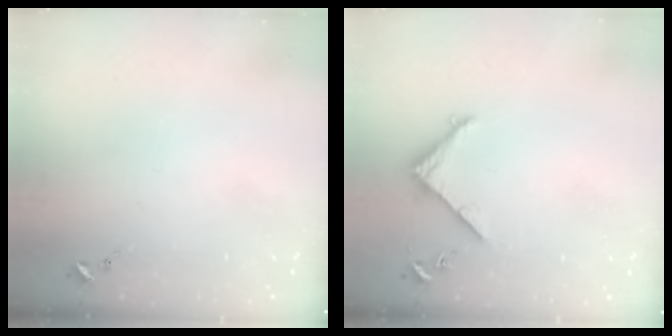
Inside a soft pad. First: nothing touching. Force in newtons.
{"total": 3.6, "press": 3.6, "slide": 0.3}